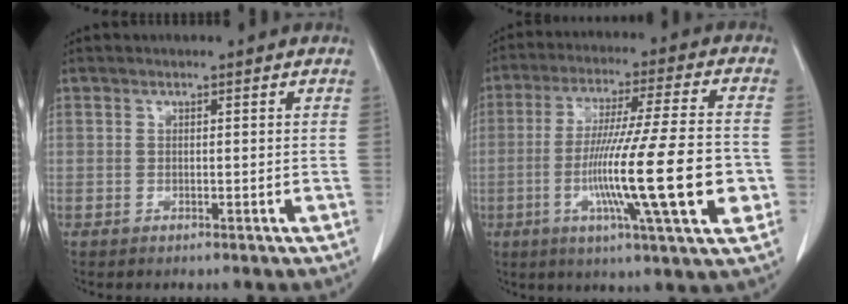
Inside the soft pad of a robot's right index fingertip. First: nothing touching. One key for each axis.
{"total": 18.7, "fx": -4.2, "fy": 0.2, "fz": 18.2, "tx": -0.289, "ty": -0.015, "tz": -0.073}